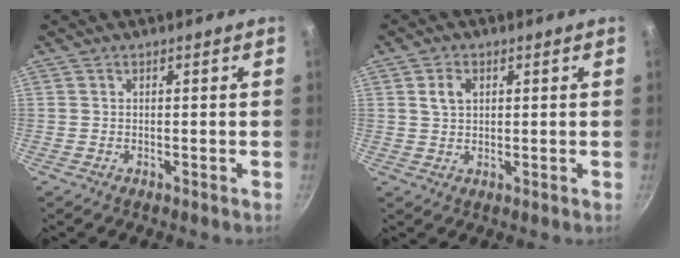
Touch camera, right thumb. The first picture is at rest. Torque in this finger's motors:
{"motor_torque": [-0.47, 0.49, 0.17, 0.38, 0.00]}